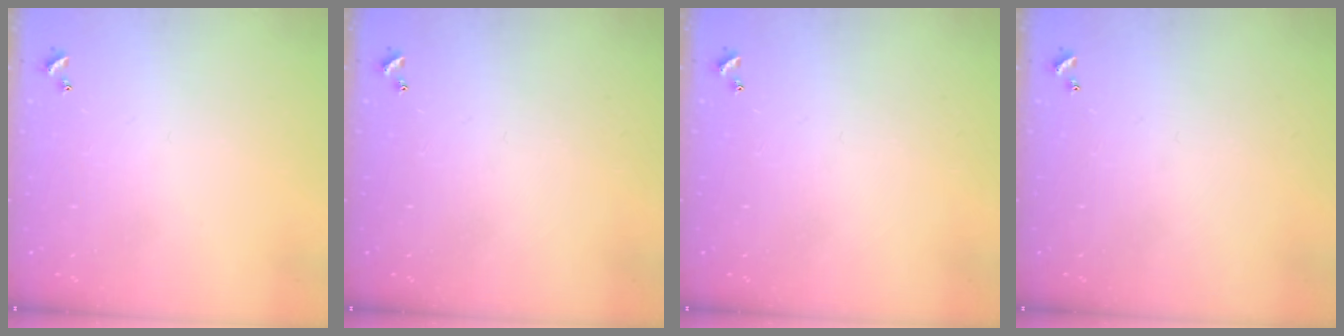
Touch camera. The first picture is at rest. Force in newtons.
{"total": 0.0}
{"total": 0.0}
{"total": 0.0}